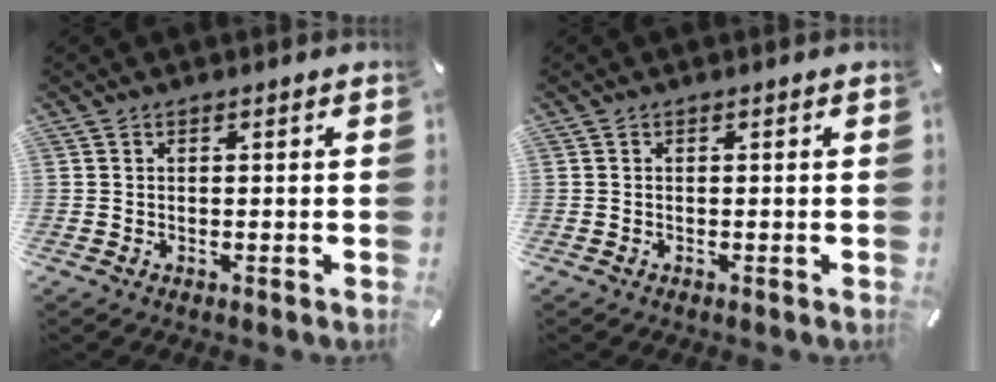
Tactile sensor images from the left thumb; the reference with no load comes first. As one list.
[{"total": 0.0}]